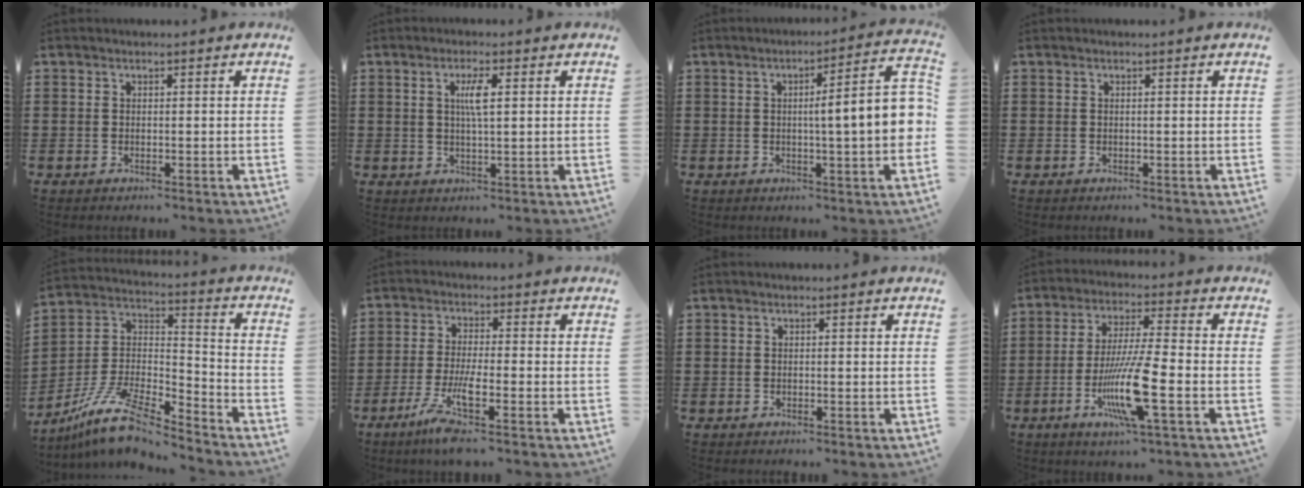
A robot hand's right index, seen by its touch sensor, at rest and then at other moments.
{"total": 3.4, "force": [0.8, 0.5, 3.3], "torque": [-0.066, 0.004, 0.010]}
{"total": 8.8, "force": [0.0, 0.9, 8.8], "torque": [-0.130, -0.011, -0.010]}
{"total": 0.0}
{"total": 11.4, "force": [-9.3, 2.1, 6.3], "torque": [-0.140, 0.016, -0.189]}
{"total": 6.1, "force": [-3.5, 0.7, 4.9], "torque": [-0.118, -0.019, -0.071]}
{"total": 0.0}
{"total": 11.9, "force": [-3.9, 1.4, 11.2], "torque": [-0.229, -0.016, -0.078]}